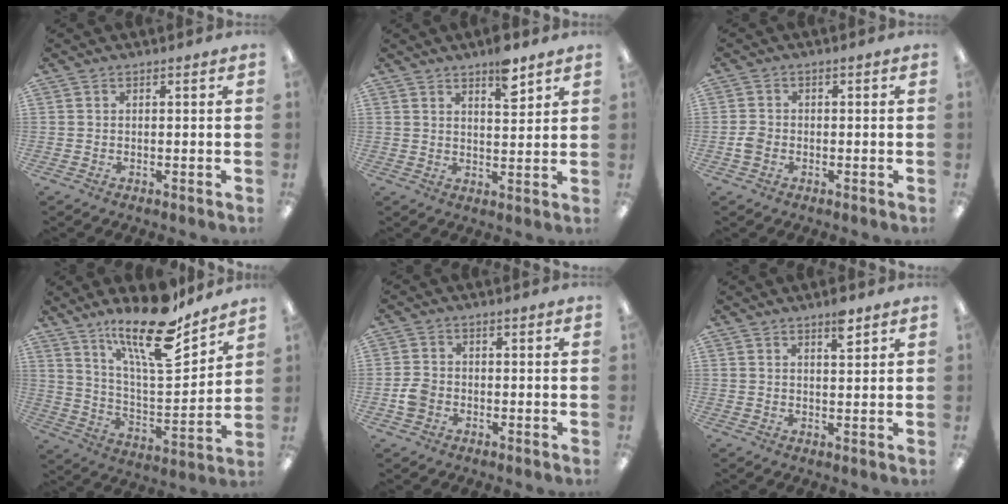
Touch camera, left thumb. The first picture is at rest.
{"total": 6.8, "force": [5.0, 2.4, 4.0], "torque": [-0.042, -0.031, 0.081]}
{"total": 2.6, "force": [-1.0, 2.0, 1.4], "torque": [-0.023, 0.006, -0.018]}
{"total": 20.2, "force": [14.8, 5.6, 12.5], "torque": [-0.213, -0.097, 0.246]}
{"total": 3.8, "force": [-1.3, 3.0, 1.9], "torque": [-0.038, 0.008, -0.027]}
{"total": 4.2, "force": [2.9, 1.2, 2.8], "torque": [-0.038, -0.009, 0.046]}